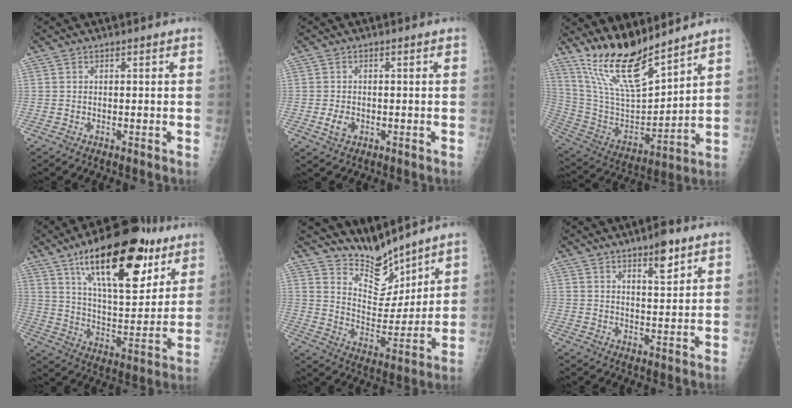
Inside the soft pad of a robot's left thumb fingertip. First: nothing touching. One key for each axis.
{"total": 2.8, "fx": -0.7, "fy": 2.0, "fz": 1.8, "tx": -0.030, "ty": 0.001, "tz": -0.010}
{"total": 16.9, "fx": 13.6, "fy": 3.9, "fz": 9.2, "tx": -0.149, "ty": -0.077, "tz": 0.271}
{"total": 25.3, "fx": 14.1, "fy": 10.0, "fz": 18.4, "tx": -0.247, "ty": -0.045, "tz": 0.229}
{"total": 10.5, "fx": 9.7, "fy": 3.4, "fz": 2.3, "tx": -0.007, "ty": -0.080, "tz": 0.186}
{"total": 5.9, "fx": 3.7, "fy": 1.7, "fz": 4.3, "tx": -0.053, "ty": -0.023, "tz": 0.055}